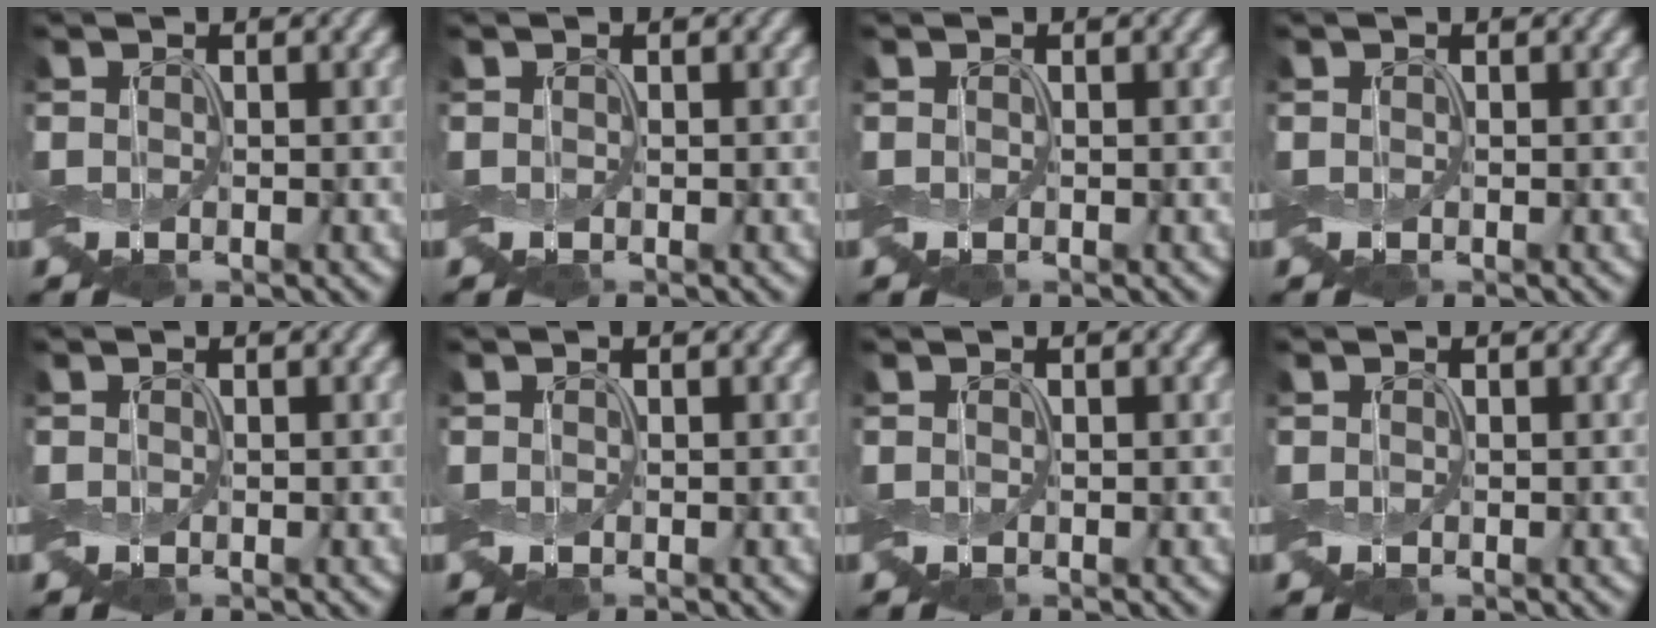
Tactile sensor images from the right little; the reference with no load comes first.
{"total": 0.0}
{"total": 0.0}
{"total": 0.0}
{"total": 0.0}
{"total": 0.0}
{"total": 0.0}
{"total": 0.0}